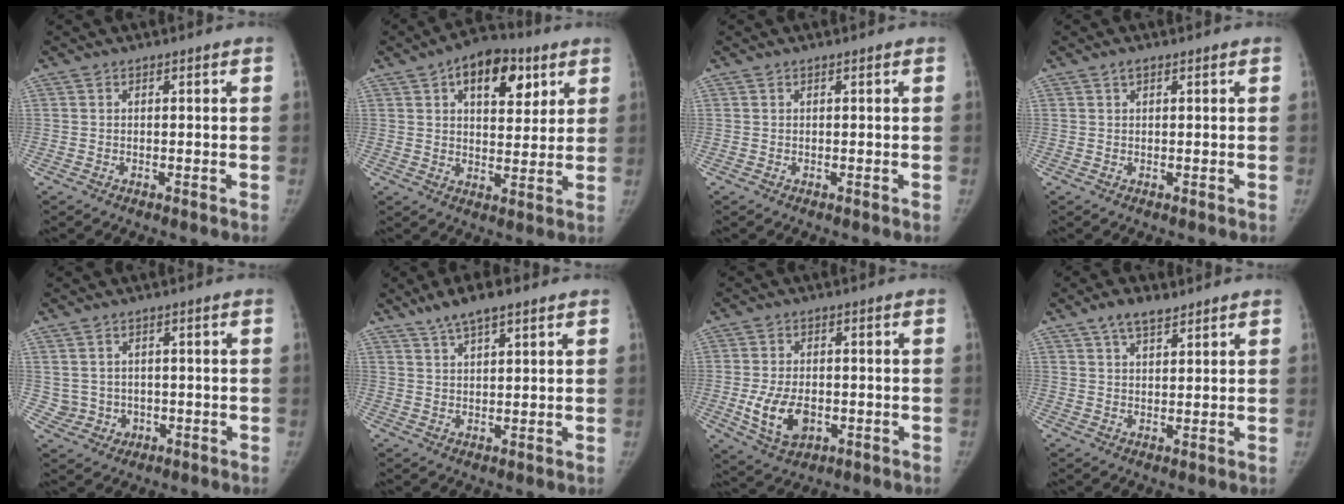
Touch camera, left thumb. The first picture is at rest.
{"total": 13.3, "force": [6.1, 7.5, 9.1], "torque": [-0.089, -0.011, 0.088]}
{"total": 0.0}
{"total": 1.0, "force": [0.6, 0.5, 0.6], "torque": [-0.008, 0.000, 0.010]}
{"total": 4.6, "force": [0.0, 4.4, 1.1], "torque": [-0.003, 0.003, 0.013]}
{"total": 7.0, "force": [4.8, 2.1, 4.6], "torque": [-0.077, -0.007, 0.085]}
{"total": 9.0, "force": [-2.0, 5.7, 6.6], "torque": [-0.115, -0.002, -0.025]}
{"total": 5.1, "force": [3.6, 2.3, 2.8], "torque": [-0.036, -0.014, 0.065]}